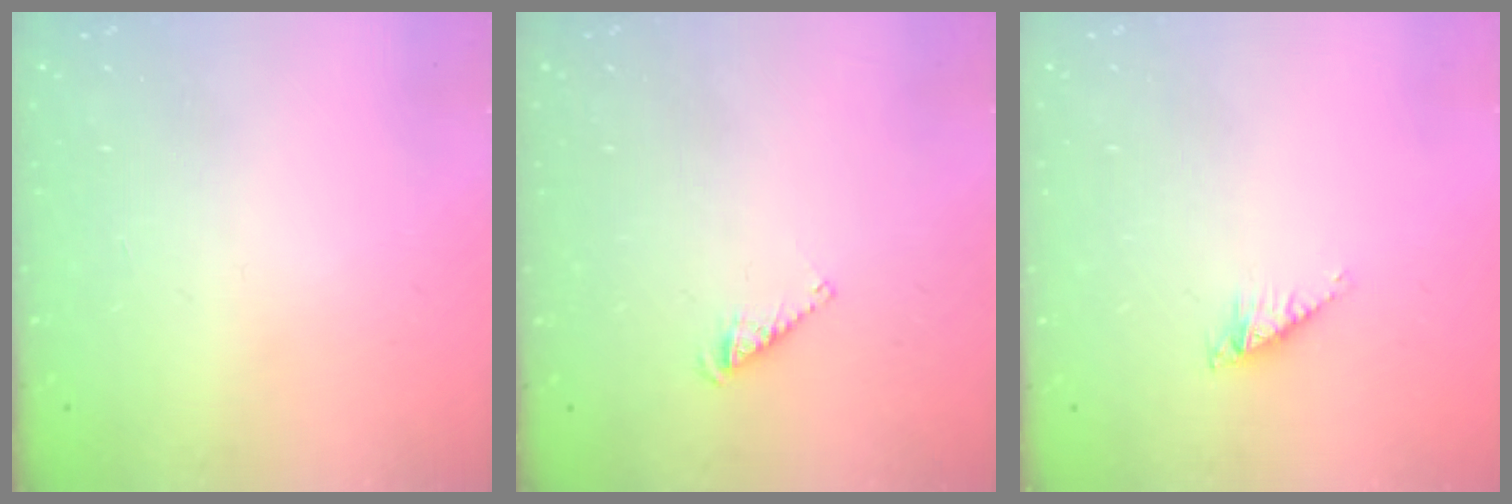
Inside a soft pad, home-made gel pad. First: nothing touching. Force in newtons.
{"total": 2.8, "press": 2.8, "slide": 0.5}
{"total": 2.7, "press": 2.7, "slide": 0.3}